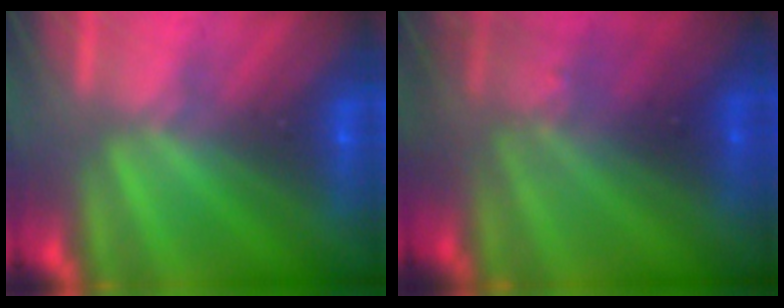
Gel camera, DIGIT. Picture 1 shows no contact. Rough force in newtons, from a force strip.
{"total": 2.8}